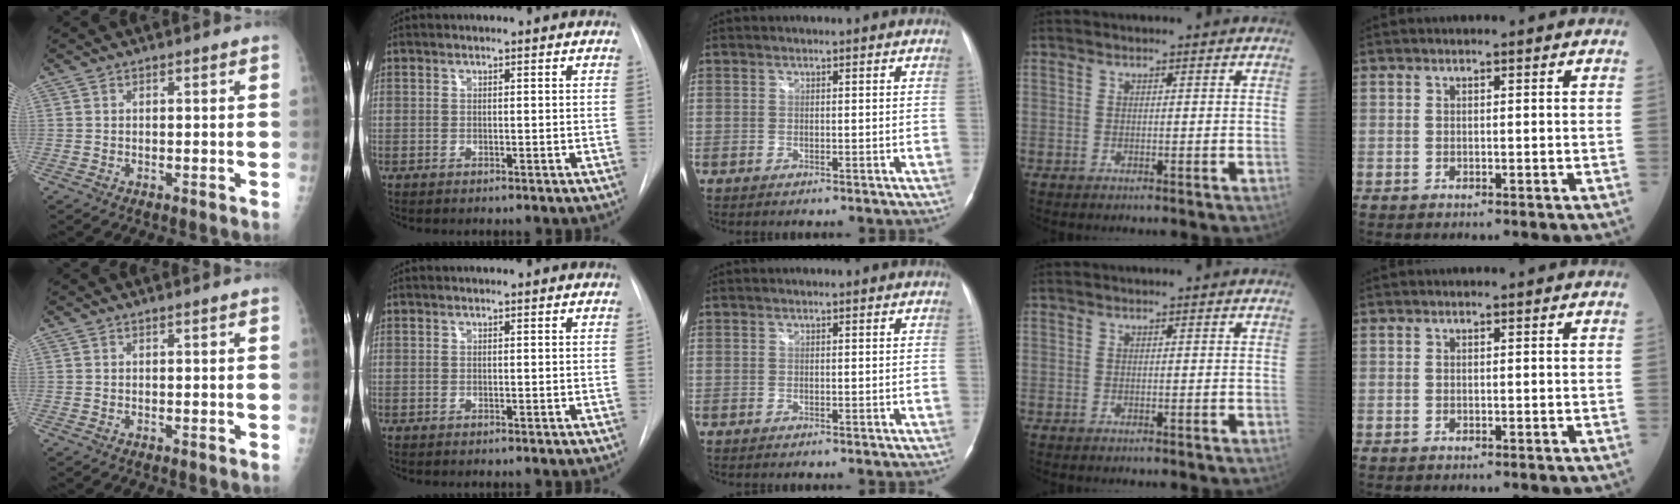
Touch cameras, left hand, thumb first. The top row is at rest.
{}